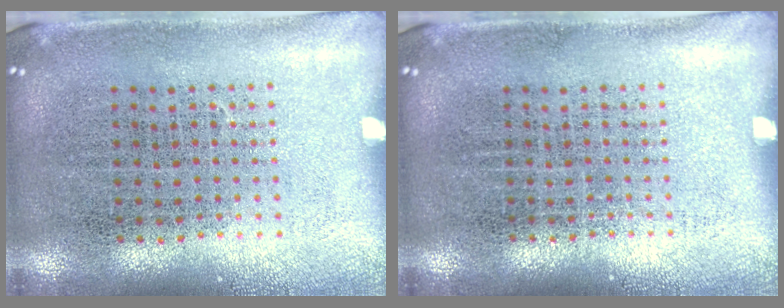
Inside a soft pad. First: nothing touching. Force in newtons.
{"total": 0.0}